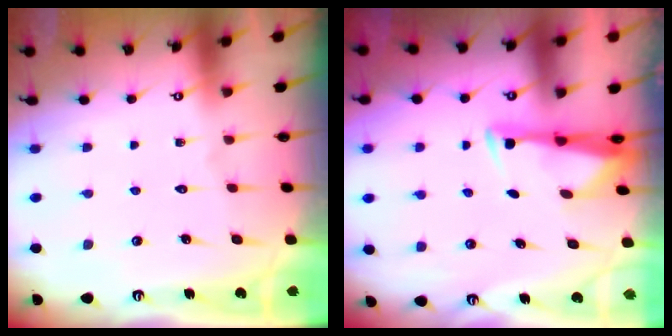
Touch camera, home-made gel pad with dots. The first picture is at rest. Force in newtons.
{"total": 3.2, "press": 3.1, "slide": 0.9}